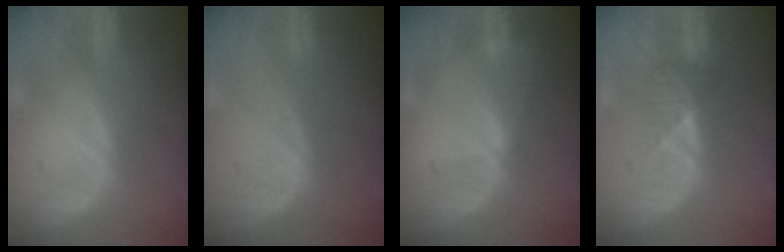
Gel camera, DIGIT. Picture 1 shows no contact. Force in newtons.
{"total": 0.0}
{"total": 1.6, "press": 1.6, "slide": 0.3}
{"total": 3.4, "press": 3.0, "slide": 1.7}